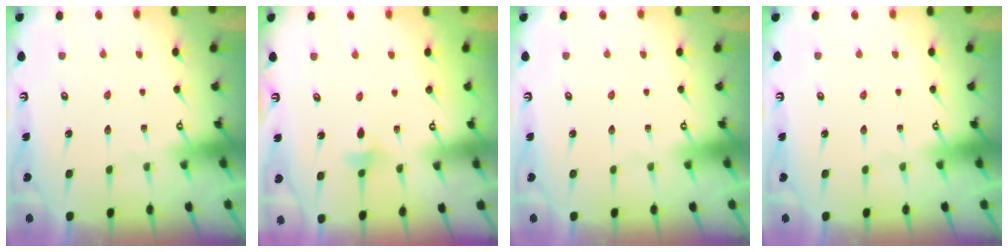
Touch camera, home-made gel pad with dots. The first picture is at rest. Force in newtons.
{"total": 3.1, "press": 3.0, "slide": 0.7}
{"total": 0.0}
{"total": 0.0}